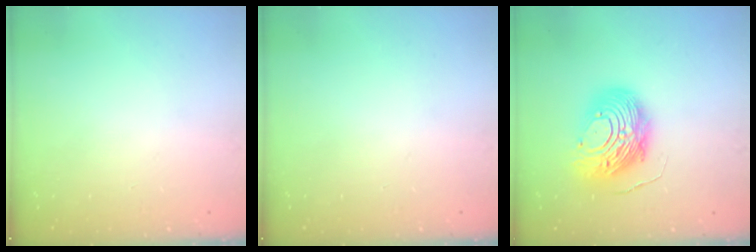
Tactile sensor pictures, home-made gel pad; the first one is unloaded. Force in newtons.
{"total": 0.0}
{"total": 13.7, "press": 13.7, "slide": 1.3}